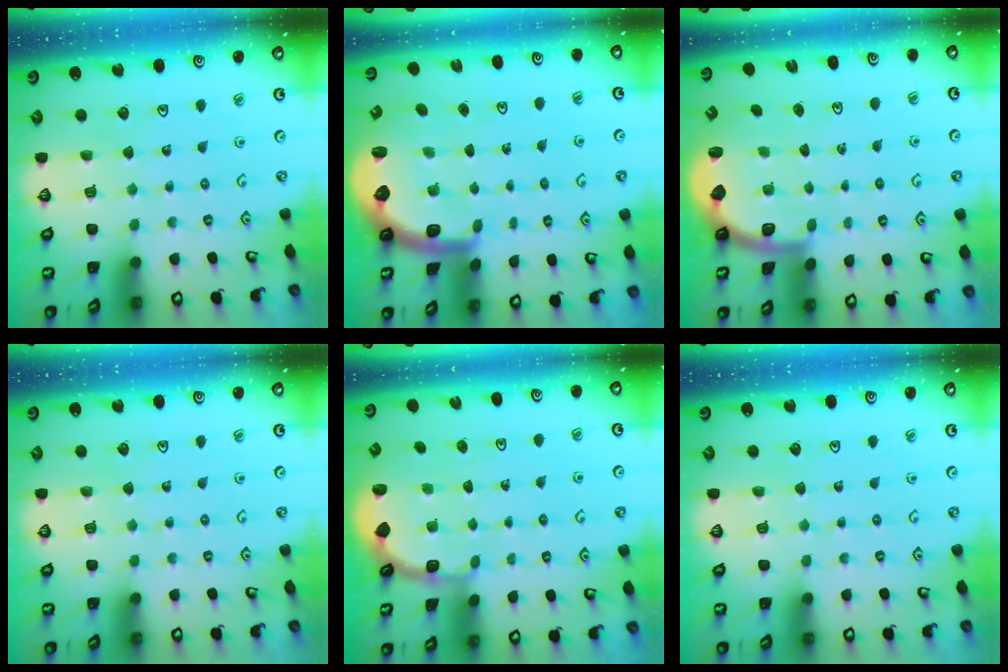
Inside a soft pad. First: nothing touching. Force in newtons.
{"total": 2.9, "press": 2.6, "slide": 1.4}
{"total": 2.0, "press": 2.0, "slide": 0.5}
{"total": 0.0}
{"total": 1.8, "press": 1.6, "slide": 0.7}
{"total": 0.0}